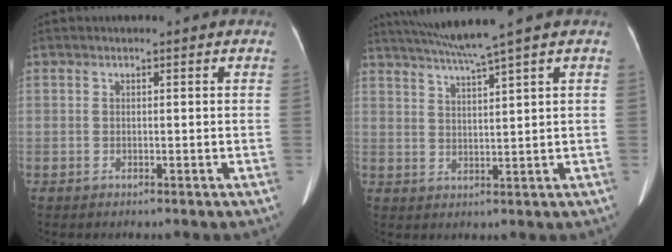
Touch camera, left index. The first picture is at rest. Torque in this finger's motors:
{"motor_torque": [0.26, -0.56, 0.01, 0.06]}